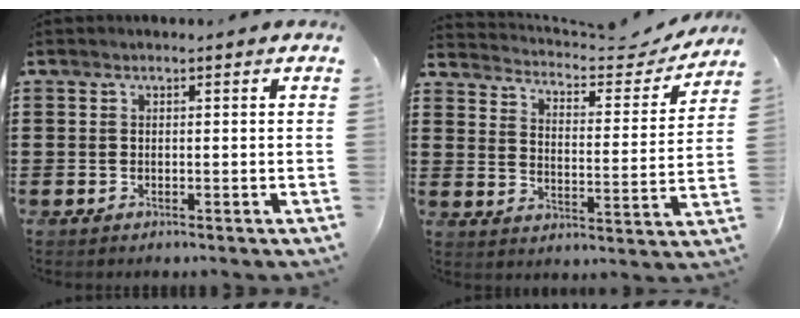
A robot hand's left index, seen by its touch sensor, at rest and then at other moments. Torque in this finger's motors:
{"motor_torque": [1.07, -1.06, 0.05, 0.04]}